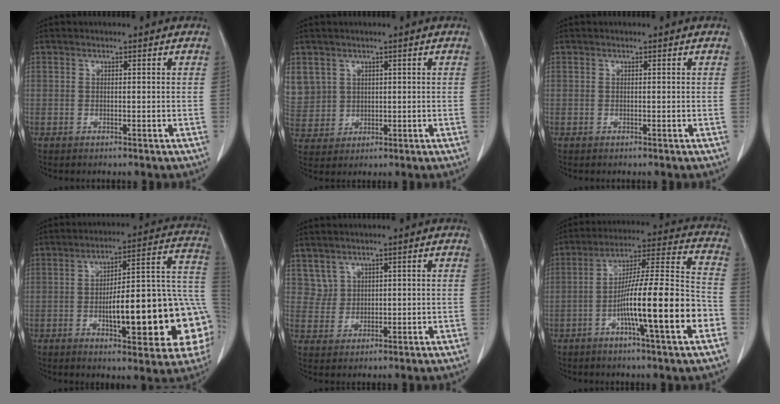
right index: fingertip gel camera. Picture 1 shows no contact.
{"total": 11.5, "force": [3.7, 10.5, 3.0], "torque": [-0.127, 0.029, 0.097]}
{"total": 0.0}
{"total": 22.3, "force": [-4.8, 5.1, 21.1], "torque": [-0.208, 0.037, -0.054]}
{"total": 3.1, "force": [2.0, 2.4, -0.1], "torque": [0.010, 0.006, 0.041]}
{"total": 17.5, "force": [-5.6, 0.6, 16.6], "torque": [-0.269, 0.006, -0.093]}